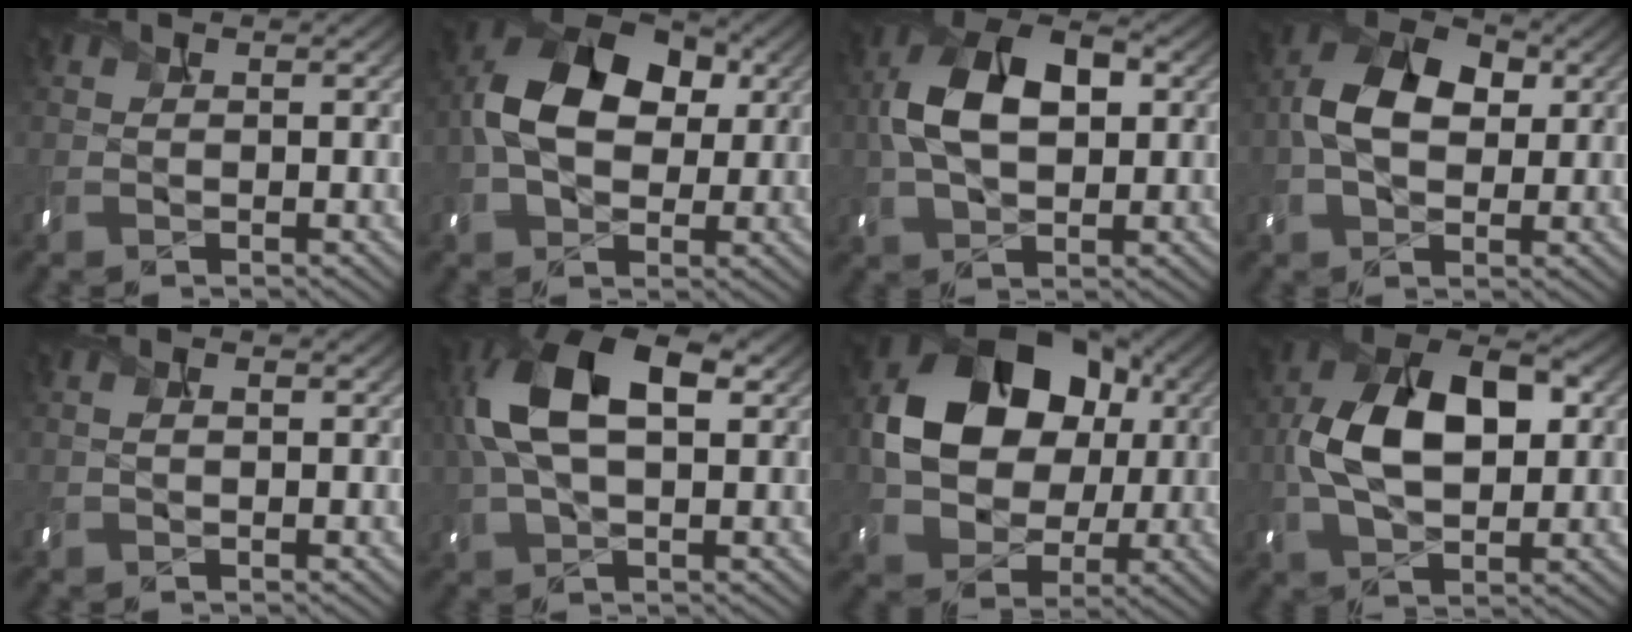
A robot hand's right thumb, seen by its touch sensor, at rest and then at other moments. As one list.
[{"total": 12.9, "force": [1.5, 8.4, 9.7], "torque": [-0.200, 0.019, 0.017]}, {"total": 10.9, "force": [1.4, 6.5, 8.6], "torque": [-0.184, 0.012, 0.017]}, {"total": 9.4, "force": [1.0, 6.1, 7.1], "torque": [-0.149, 0.013, 0.008]}, {"total": 1.0, "force": [0.2, 0.5, 0.8], "torque": [-0.015, -0.004, 0.004]}, {"total": 13.1, "force": [3.4, 7.0, 10.5], "torque": [-0.240, 0.016, 0.056]}, {"total": 14.4, "force": [2.1, 11.1, 8.9], "torque": [-0.151, 0.005, 0.034]}, {"total": 12.8, "force": [1.0, 7.6, 10.3], "torque": [-0.195, 0.017, 0.008]}]